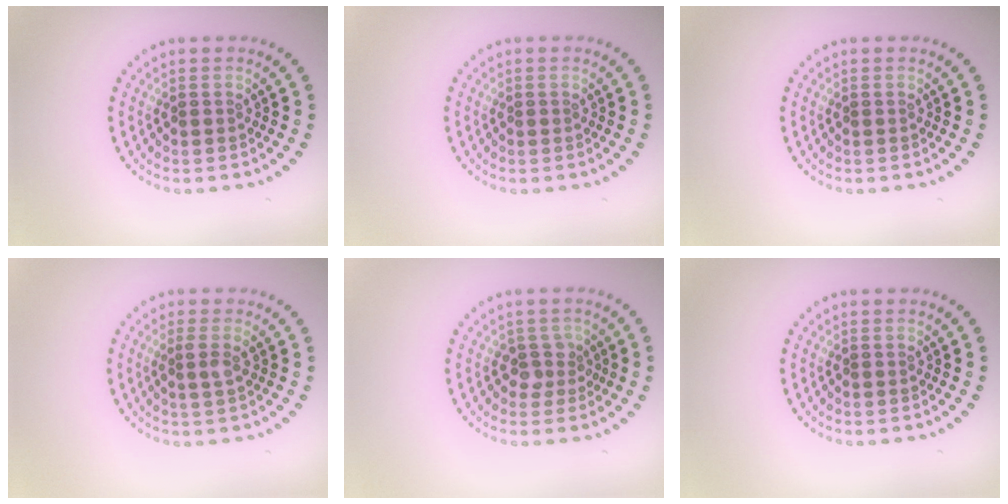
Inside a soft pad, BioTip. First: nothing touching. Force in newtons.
{"total": 0.0}
{"total": 0.0}
{"total": 1.1, "press": 1.0, "slide": 0.4}
{"total": 1.8, "press": 1.3, "slide": 1.2}
{"total": 0.0}